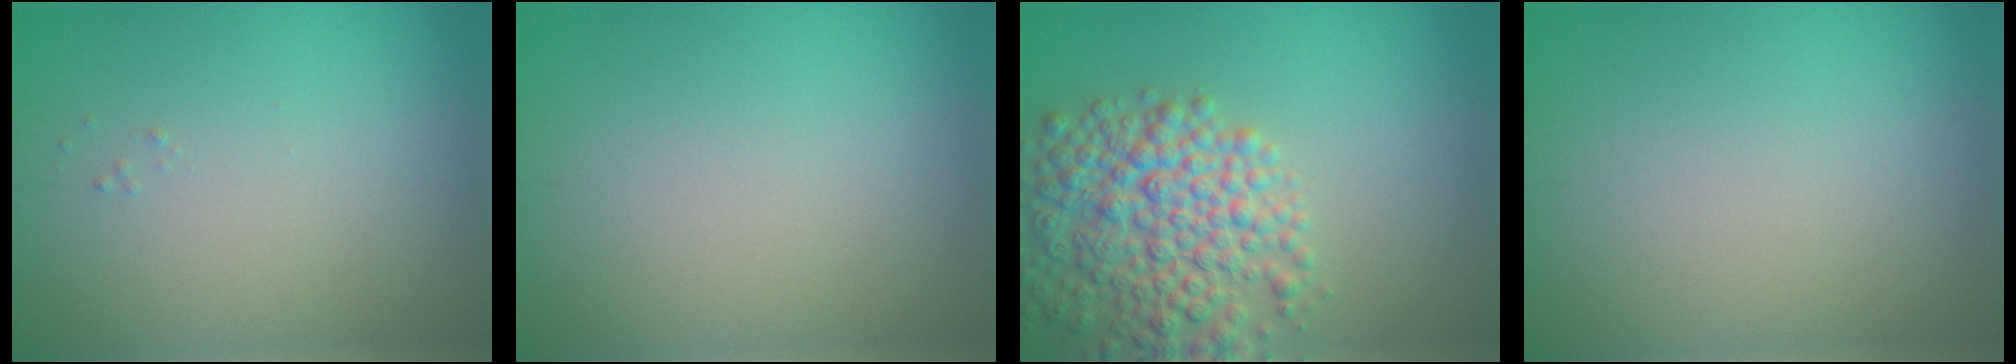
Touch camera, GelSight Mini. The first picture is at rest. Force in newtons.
{"total": 0.0}
{"total": 7.1, "press": 7.1, "slide": 0.3}
{"total": 0.0}